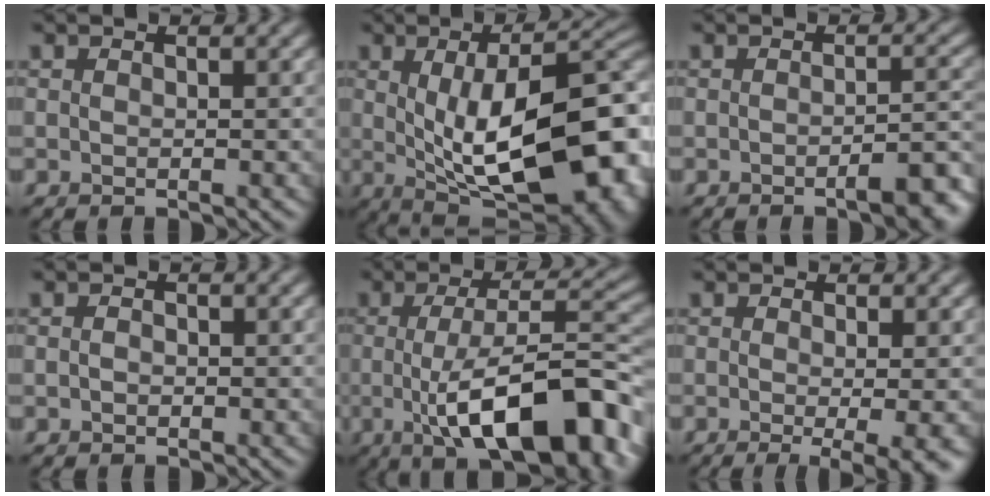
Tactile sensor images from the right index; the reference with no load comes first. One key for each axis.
{"total": 16.4, "fx": -1.1, "fy": 7.0, "fz": 14.8, "tx": -0.186, "ty": -0.006, "tz": -0.001}
{"total": 4.1, "fx": -2.3, "fy": 1.1, "fz": 3.2, "tx": -0.037, "ty": 0.004, "tz": -0.033}
{"total": 0.5, "fx": -0.1, "fy": 0.4, "fz": 0.3, "tx": -0.006, "ty": -0.002, "tz": -0.003}
{"total": 12.5, "fx": -3.0, "fy": 3.9, "fz": 11.5, "tx": -0.159, "ty": -0.002, "tz": -0.052}
{"total": 5.5, "fx": -1.4, "fy": 1.3, "fz": 5.2, "tx": -0.067, "ty": -0.016, "tz": -0.012}